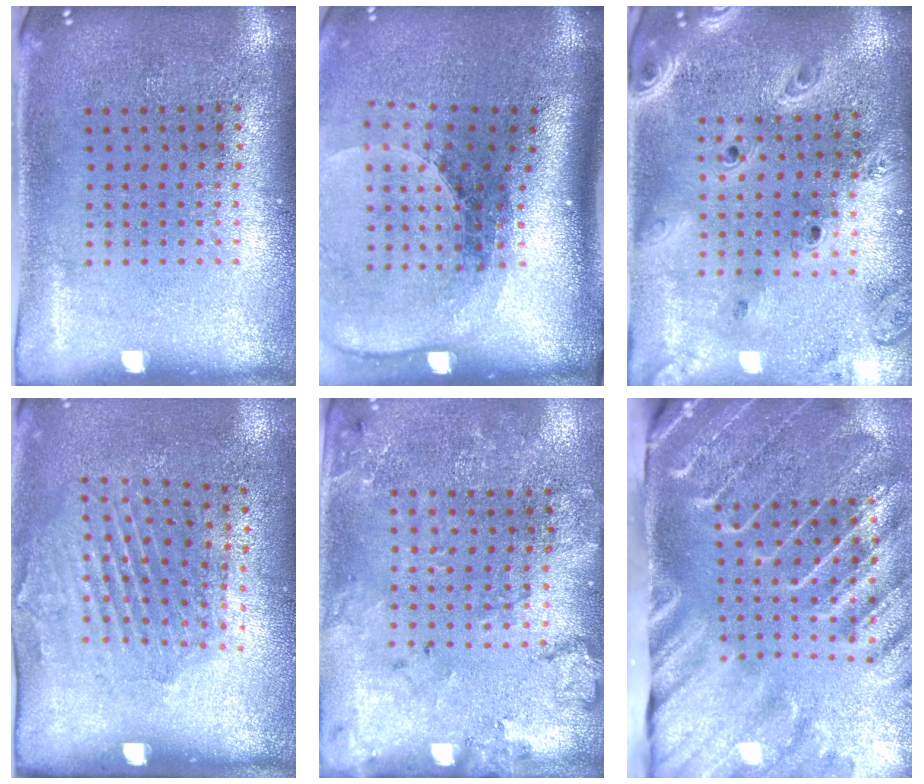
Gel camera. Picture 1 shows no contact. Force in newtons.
{"total": 2.6, "press": 1.9, "slide": 1.9}
{"total": 2.9, "press": 2.5, "slide": 1.6}
{"total": 1.9, "press": 1.2, "slide": 1.6}
{"total": 1.7, "press": 1.6, "slide": 0.5}
{"total": 4.5, "press": 3.4, "slide": 2.8}